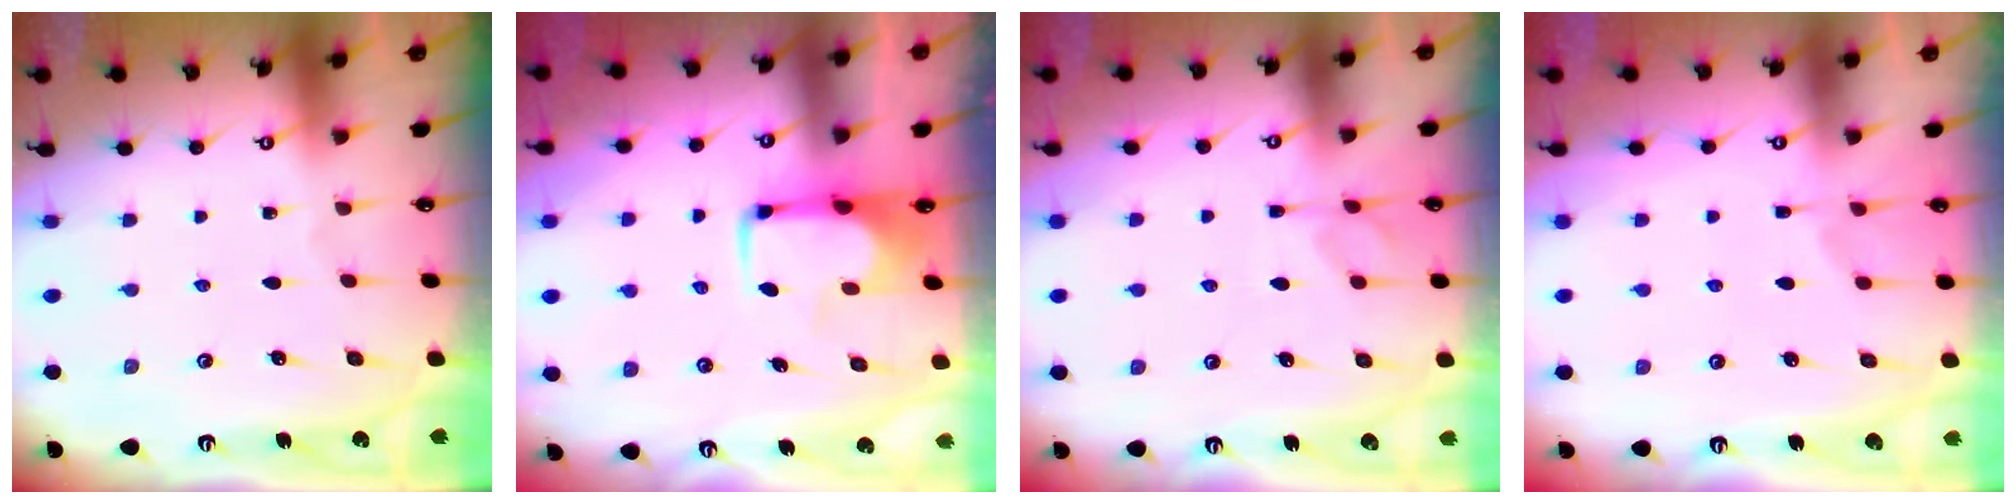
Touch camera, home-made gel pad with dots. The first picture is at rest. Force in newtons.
{"total": 1.8, "press": 1.7, "slide": 0.4}
{"total": 2.3, "press": 1.9, "slide": 1.3}
{"total": 4.1, "press": 3.9, "slide": 1.3}